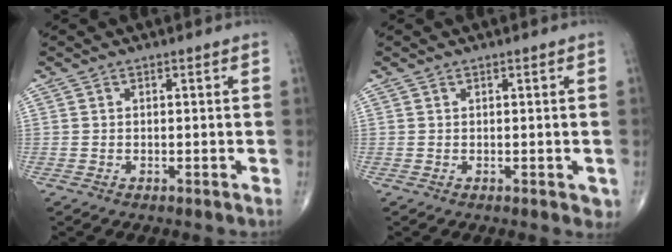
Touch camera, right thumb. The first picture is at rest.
{"total": 1.5, "force": [0.0, 0.9, 1.2], "torque": [-0.007, -0.001, 0.002]}